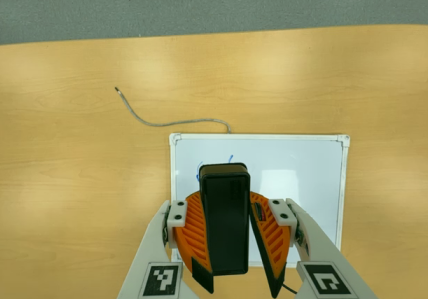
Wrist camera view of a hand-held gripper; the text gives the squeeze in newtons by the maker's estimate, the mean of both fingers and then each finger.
{"total": 9.3, "left": 9.4, "right": 9.1}